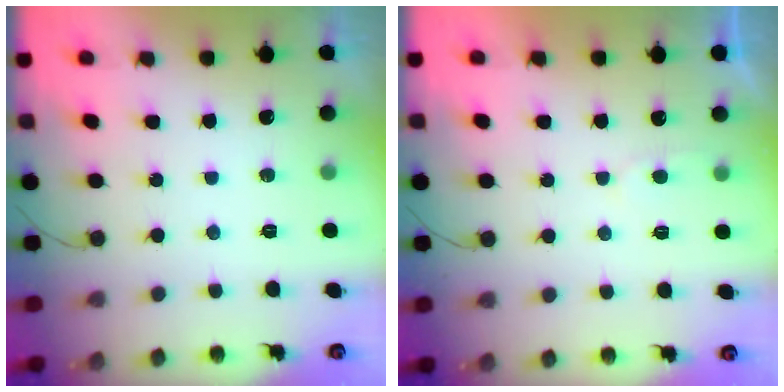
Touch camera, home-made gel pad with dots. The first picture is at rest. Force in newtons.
{"total": 2.5, "press": 2.5, "slide": 0.3}